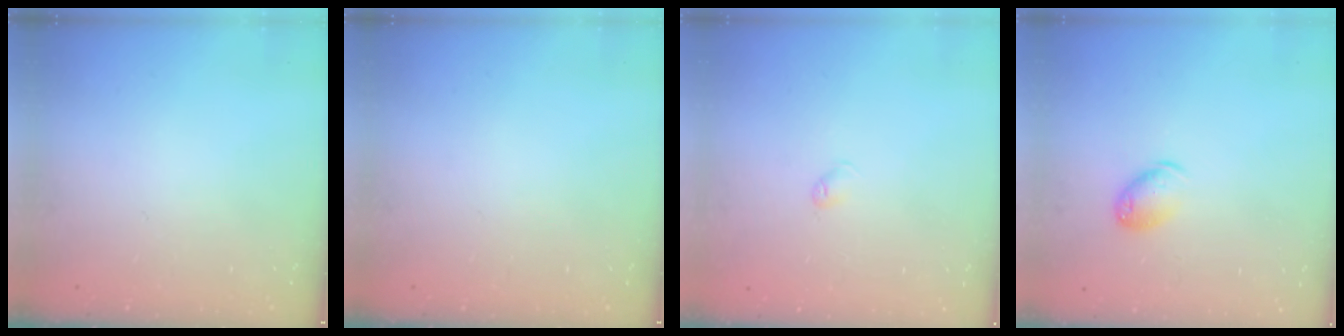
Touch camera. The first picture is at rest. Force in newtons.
{"total": 0.0}
{"total": 2.9, "press": 2.8, "slide": 0.5}
{"total": 8.4, "press": 8.3, "slide": 1.1}